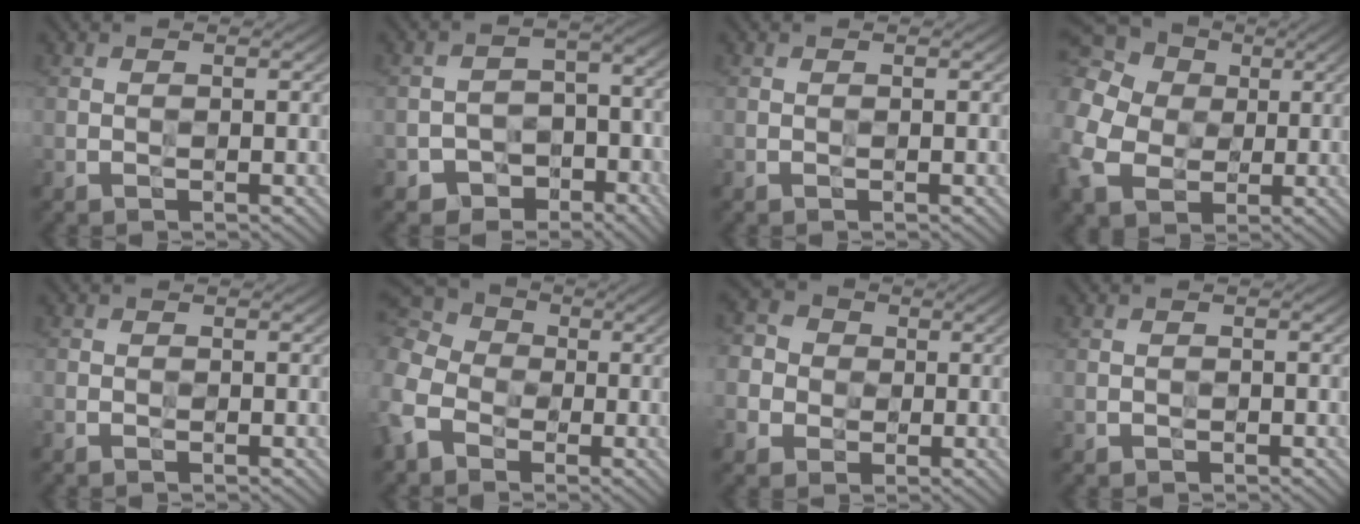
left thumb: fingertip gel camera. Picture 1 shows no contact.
{"total": 6.7, "force": [-4.2, 4.6, 2.6], "torque": [-0.037, -0.010, -0.071]}
{"total": 0.0}
{"total": 15.5, "force": [0.4, 13.2, 8.1], "torque": [-0.257, -0.014, -0.013]}
{"total": 0.6, "force": [-0.4, 0.4, 0.1], "torque": [-0.002, -0.007, -0.010]}
{"total": 11.9, "force": [-4.3, 9.3, 6.2], "torque": [-0.197, -0.046, -0.087]}
{"total": 5.8, "force": [-0.4, 5.5, 1.8], "torque": [-0.066, -0.002, -0.024]}
{"total": 0.8, "force": [-0.4, 0.6, 0.3], "torque": [-0.006, -0.006, -0.008]}